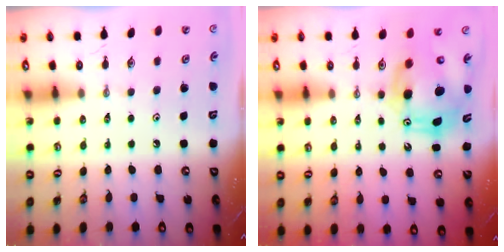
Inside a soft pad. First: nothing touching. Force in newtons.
{"total": 13.0, "press": 12.8, "slide": 2.3}